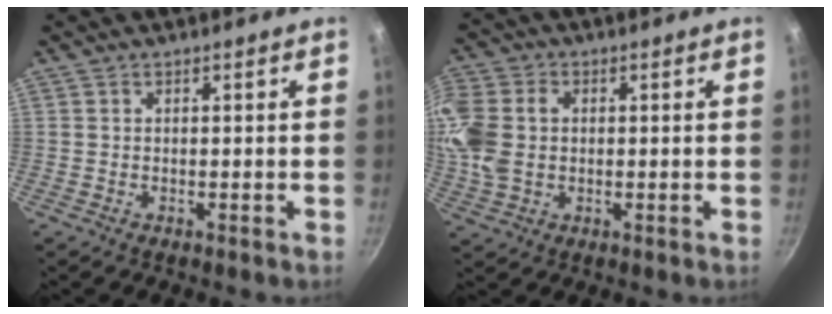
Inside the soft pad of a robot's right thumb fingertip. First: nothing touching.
{"total": 11.6, "force": [0.5, 8.9, 7.4], "torque": [-0.159, 0.003, 0.004]}